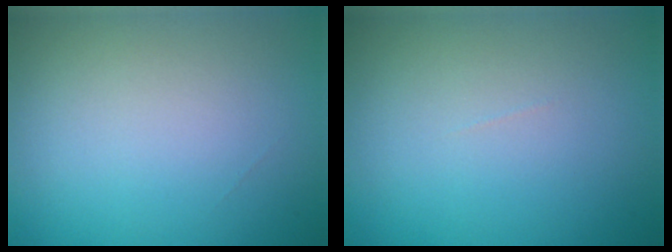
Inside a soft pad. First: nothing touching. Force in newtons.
{"total": 0.0}